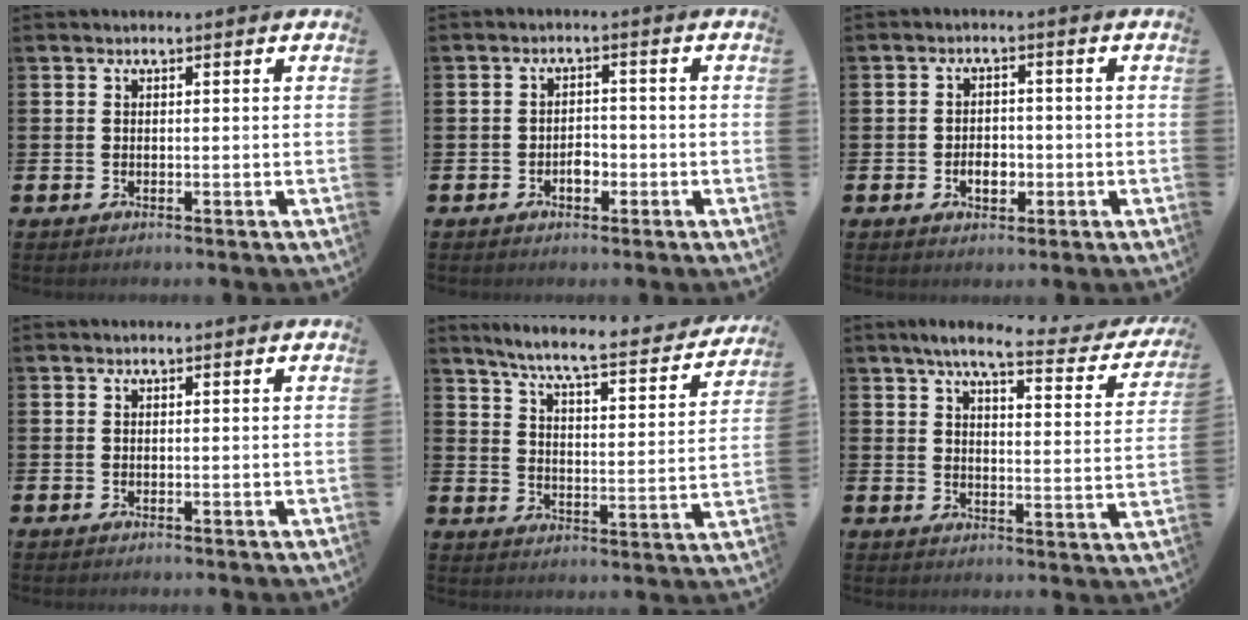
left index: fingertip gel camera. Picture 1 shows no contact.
{"total": 2.1, "force": [-0.9, 1.4, 1.3], "torque": [-0.023, 0.004, -0.020]}
{"total": 3.1, "force": [-0.9, 2.1, 2.1], "torque": [-0.022, -0.005, -0.022]}
{"total": 0.0}
{"total": 6.9, "force": [6.1, 0.4, 3.1], "torque": [-0.080, -0.049, 0.096]}
{"total": 6.6, "force": [5.4, 1.2, 3.6], "torque": [-0.069, -0.031, 0.084]}